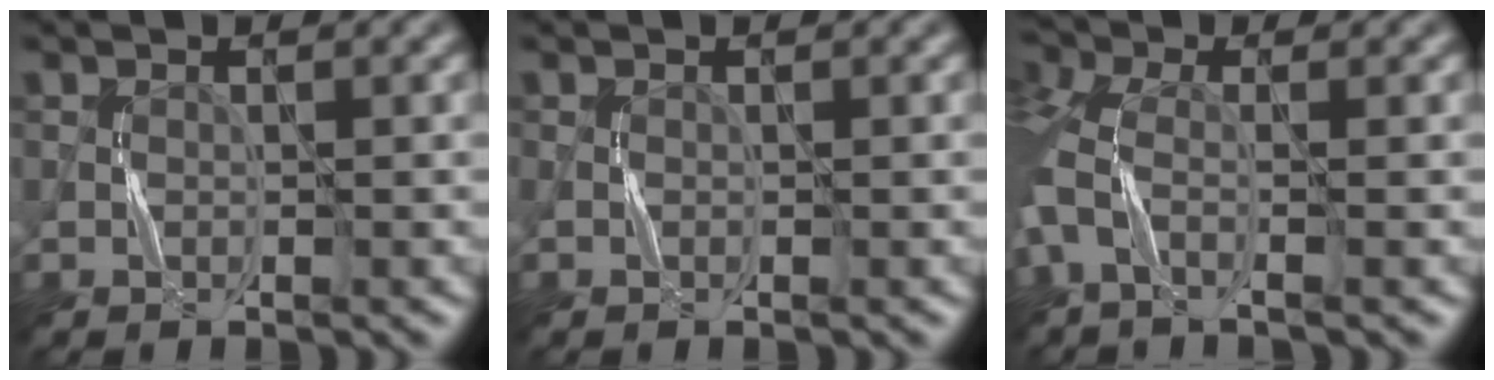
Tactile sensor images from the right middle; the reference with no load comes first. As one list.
[{"total": 0.0}, {"total": 3.8, "force": [0.0, 1.6, 3.5], "torque": [-0.082, -0.002, -0.015]}]